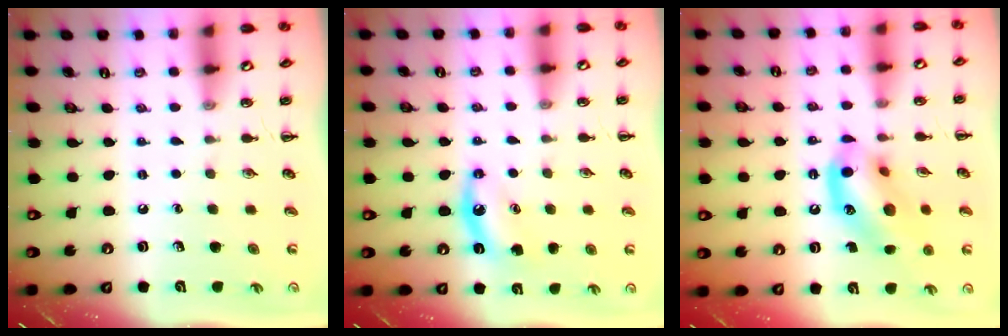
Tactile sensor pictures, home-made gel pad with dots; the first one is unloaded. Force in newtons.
{"total": 6.5, "press": 6.2, "slide": 1.9}
{"total": 13.9, "press": 13.7, "slide": 2.2}